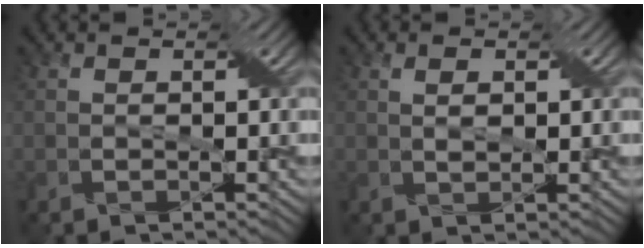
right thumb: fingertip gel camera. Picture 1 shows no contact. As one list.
[{"total": 1.7, "force": [0.5, 0.8, 1.4], "torque": [-0.029, 0.000, 0.012]}]